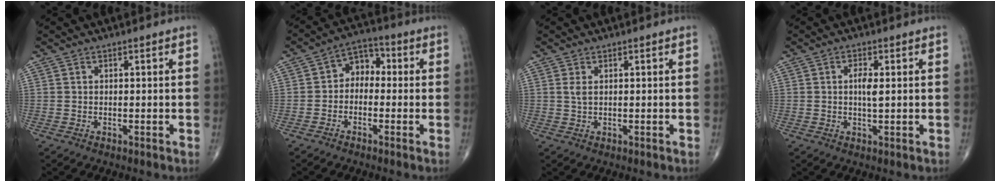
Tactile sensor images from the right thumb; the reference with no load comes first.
{"total": 5.8, "force": [-0.5, 4.4, 3.8], "torque": [-0.032, 0.029, -0.027]}
{"total": 1.5, "force": [0.5, 0.6, 1.2], "torque": [-0.029, 0.003, 0.015]}
{"total": 3.0, "force": [0.4, 0.9, 2.8], "torque": [-0.050, -0.001, 0.005]}